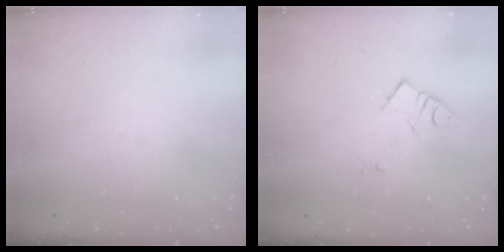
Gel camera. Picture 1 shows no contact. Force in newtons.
{"total": 4.5, "press": 4.4, "slide": 0.7}